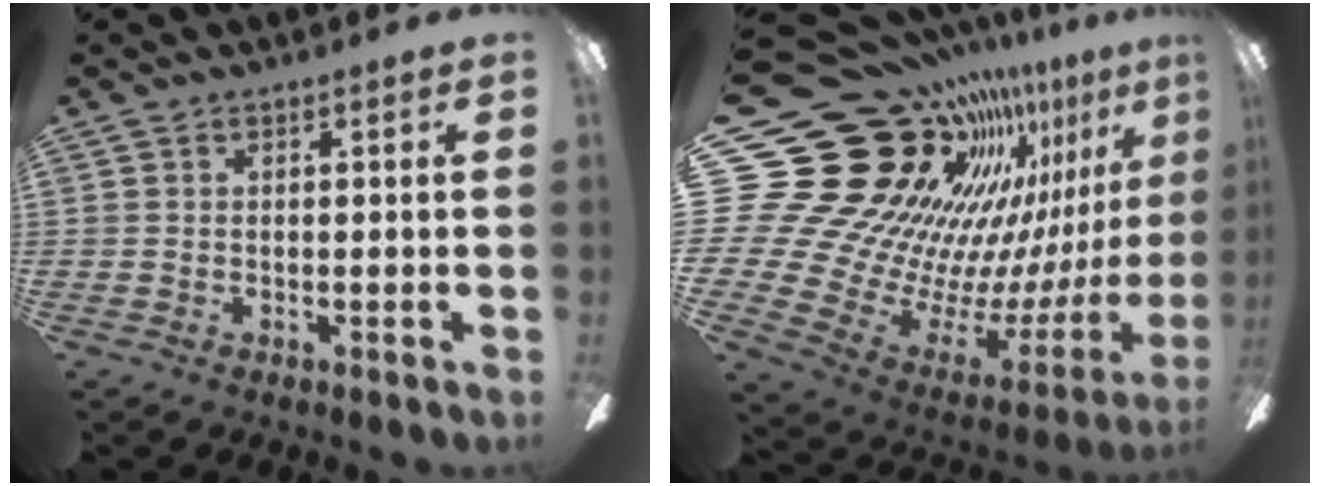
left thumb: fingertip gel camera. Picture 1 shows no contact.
{"total": 31.1, "force": [18.1, 19.2, 16.4], "torque": [-0.254, -0.220, 0.408]}